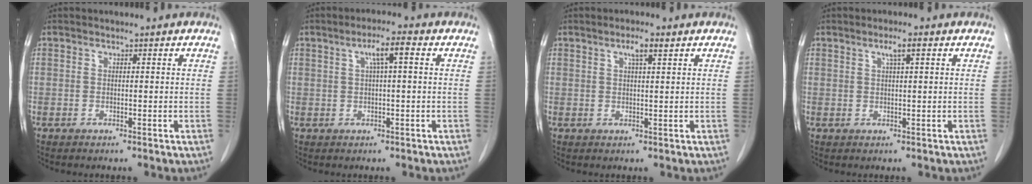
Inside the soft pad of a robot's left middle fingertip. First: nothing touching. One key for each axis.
{"total": 3.6, "fx": 1.1, "fy": 0.3, "fz": 3.4, "tx": -0.060, "ty": 0.012, "tz": 0.018}
{"total": 2.4, "fx": 1.3, "fy": 0.2, "fz": 2.0, "tx": -0.038, "ty": 0.003, "tz": 0.023}
{"total": 2.1, "fx": 1.0, "fy": 0.1, "fz": 1.8, "tx": -0.034, "ty": 0.003, "tz": 0.017}